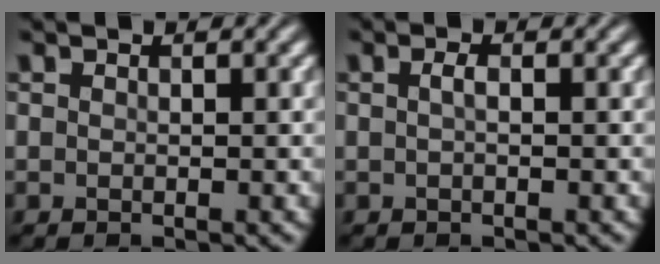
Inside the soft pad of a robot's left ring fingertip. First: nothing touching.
{"total": 0.7, "force": [0.0, 0.2, 0.7], "torque": [-0.017, 0.001, 0.000]}